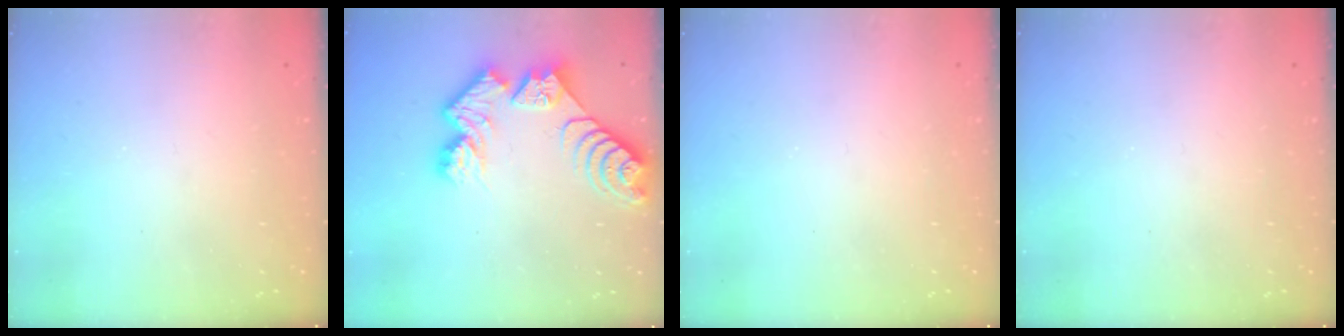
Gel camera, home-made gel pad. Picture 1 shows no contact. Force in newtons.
{"total": 11.8, "press": 11.8, "slide": 1.2}
{"total": 0.0}
{"total": 0.0}